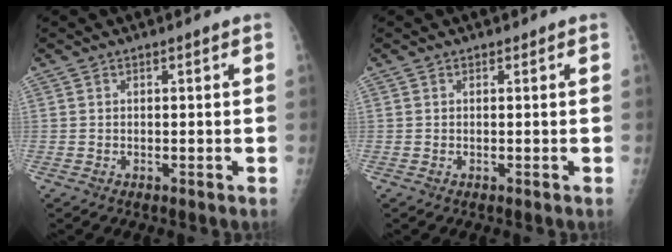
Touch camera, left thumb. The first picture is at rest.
{"total": 0.0}